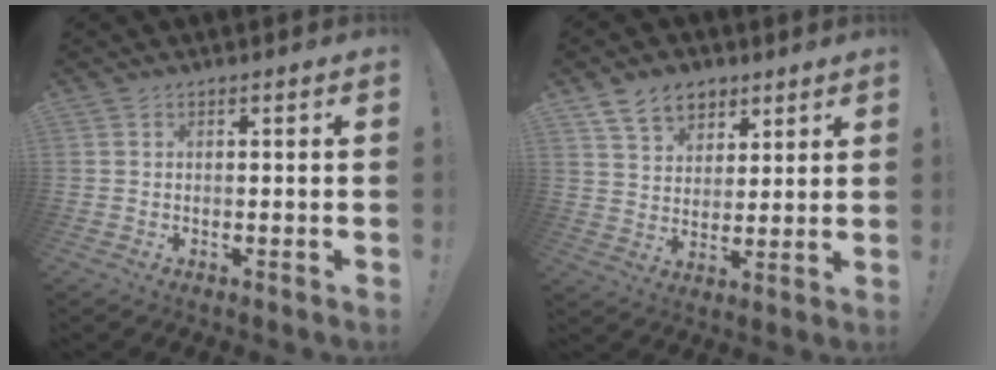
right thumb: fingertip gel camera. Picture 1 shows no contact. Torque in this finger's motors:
{"motor_torque": [0.01, 0.01, 0.34, 0.34, 0.00]}